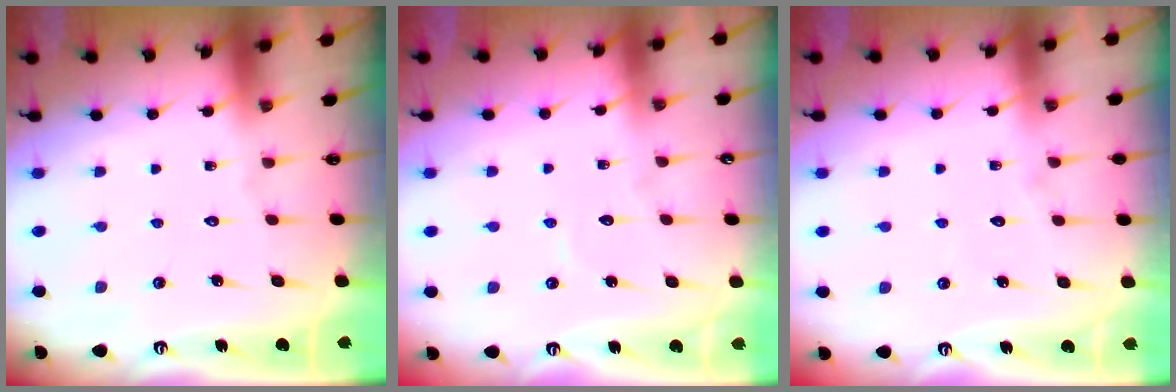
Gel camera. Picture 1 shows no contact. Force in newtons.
{"total": 3.5, "press": 3.5, "slide": 0.3}
{"total": 4.1, "press": 4.1, "slide": 0.5}